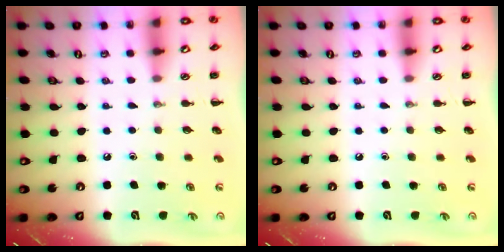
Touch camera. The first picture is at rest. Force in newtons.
{"total": 0.0}